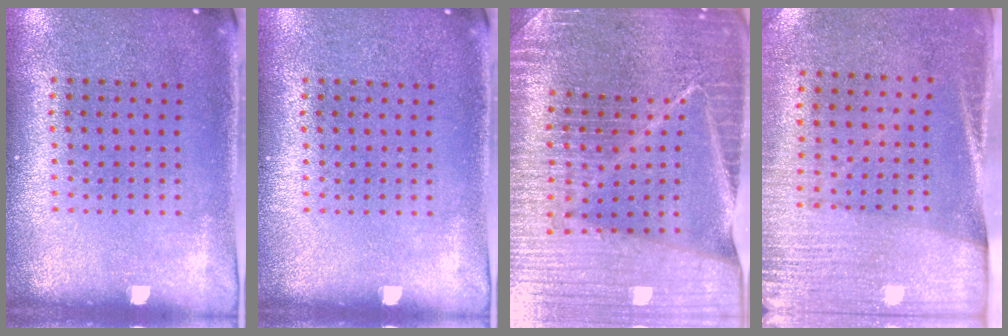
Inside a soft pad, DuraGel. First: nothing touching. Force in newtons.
{"total": 0.0}
{"total": 5.3, "press": 4.8, "slide": 2.1}
{"total": 2.8, "press": 2.5, "slide": 1.3}